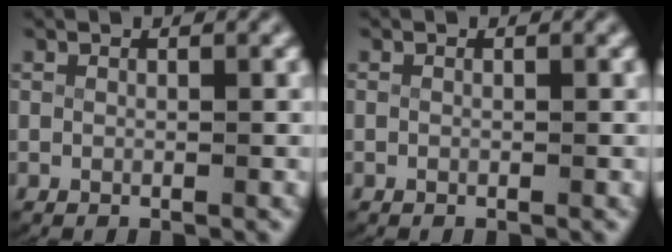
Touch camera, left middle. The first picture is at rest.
{"total": 0.0}